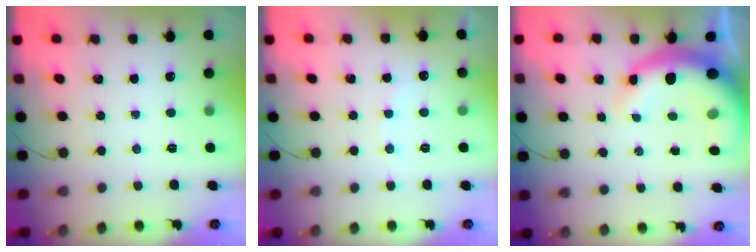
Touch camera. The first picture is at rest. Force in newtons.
{"total": 6.2, "press": 6.2, "slide": 0.9}
{"total": 8.5, "press": 8.2, "slide": 2.1}